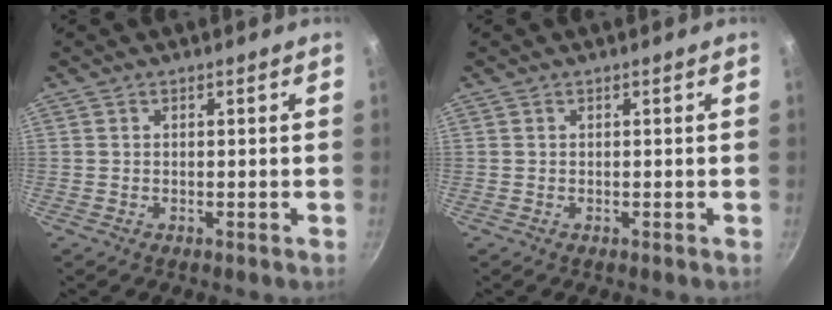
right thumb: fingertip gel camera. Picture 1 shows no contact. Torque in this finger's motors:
{"motor_torque": [-0.22, 0.22, -0.05, 0.22, 0.04]}